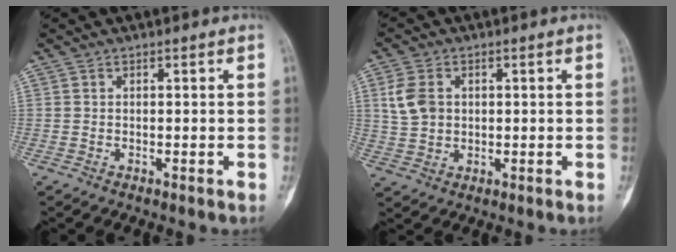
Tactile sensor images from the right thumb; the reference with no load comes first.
{"total": 6.5, "force": [1.5, 5.0, 4.0], "torque": [-0.073, 0.000, 0.033]}